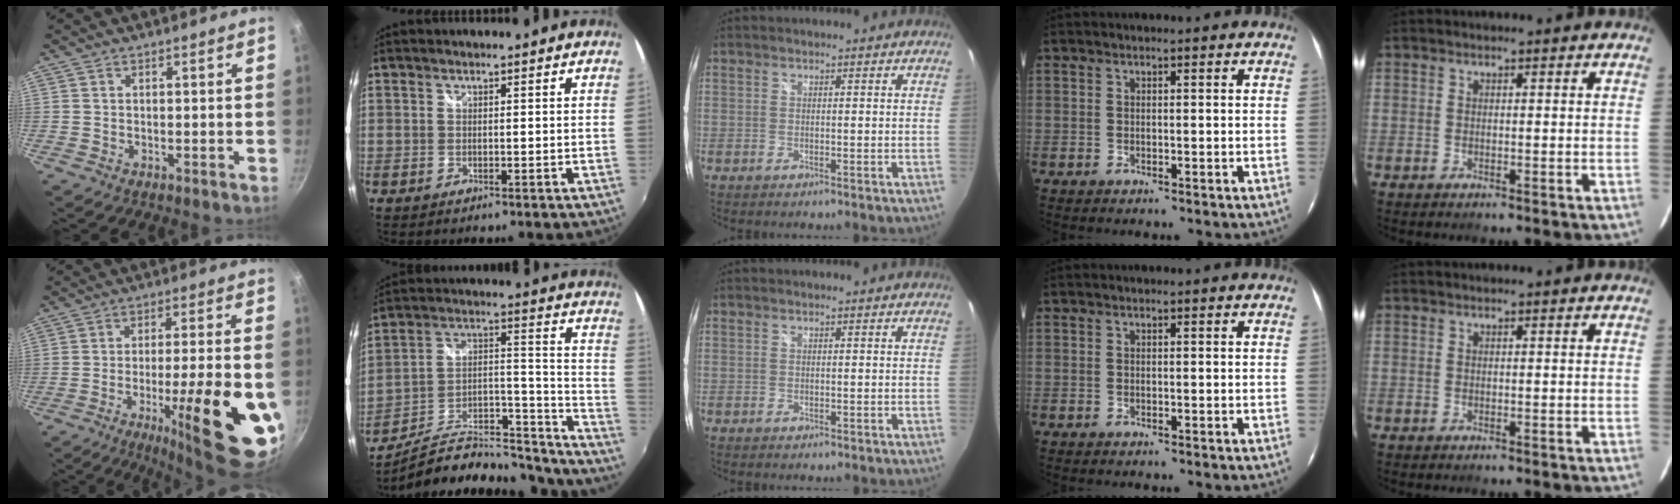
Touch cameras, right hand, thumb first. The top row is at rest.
{"thumb": {"total": 21.4, "force": [-6.9, 4.4, 19.8], "torque": [-0.261, 0.015, -0.096]}, "index": {"total": 20.5, "force": [-17.1, 5.6, 9.8], "torque": [-0.120, 0.011, -0.260]}}